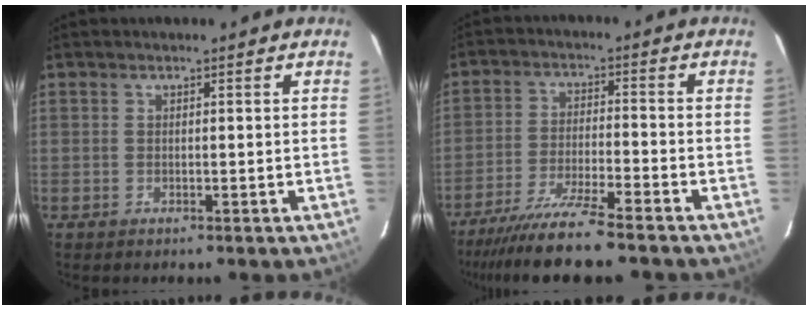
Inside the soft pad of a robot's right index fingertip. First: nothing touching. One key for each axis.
{"total": 10.1, "fx": -8.5, "fy": -0.7, "fz": 5.5, "tx": -0.090, "ty": -0.031, "tz": -0.145}